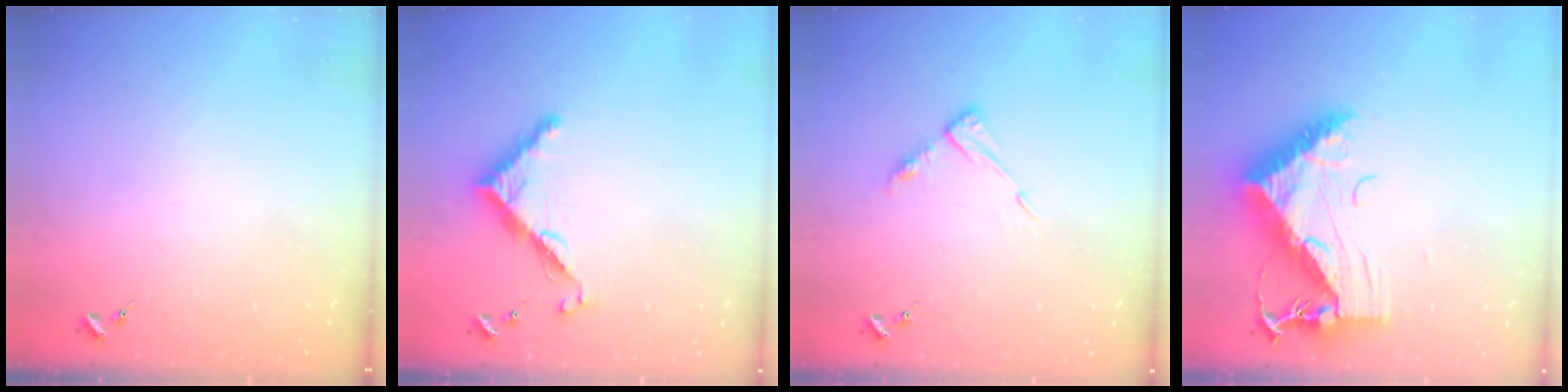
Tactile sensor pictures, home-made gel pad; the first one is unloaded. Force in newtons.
{"total": 7.7, "press": 7.7, "slide": 0.3}
{"total": 7.4, "press": 7.4, "slide": 0.6}
{"total": 14.1, "press": 14.0, "slide": 1.3}